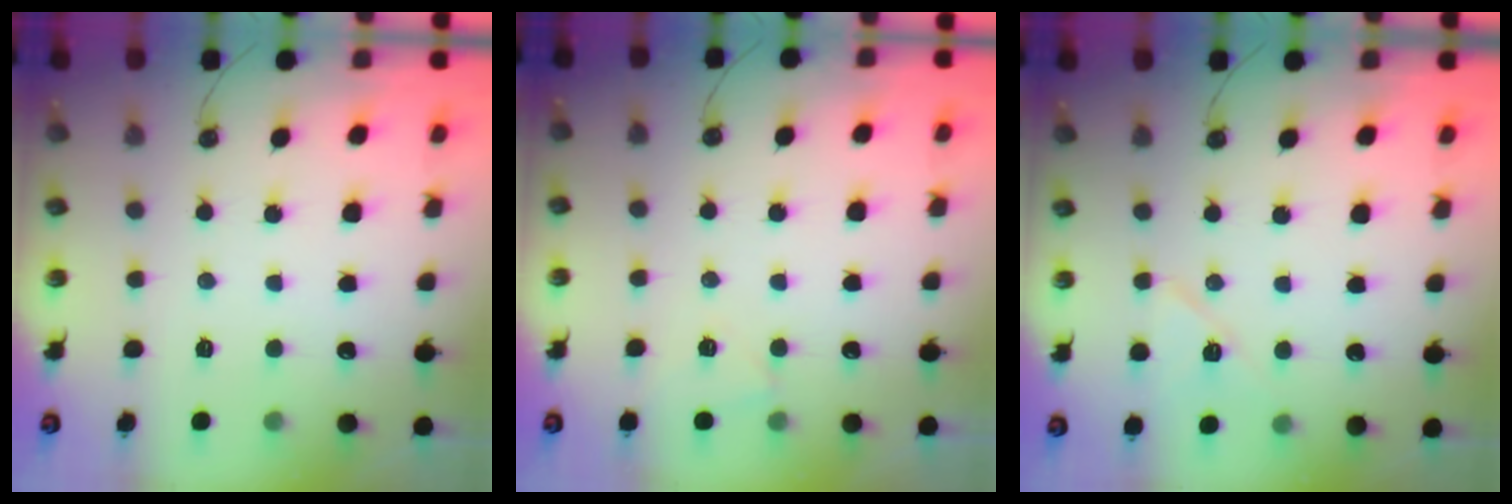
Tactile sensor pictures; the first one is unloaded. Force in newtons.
{"total": 3.8, "press": 3.4, "slide": 1.6}
{"total": 7.8, "press": 7.8, "slide": 0.9}